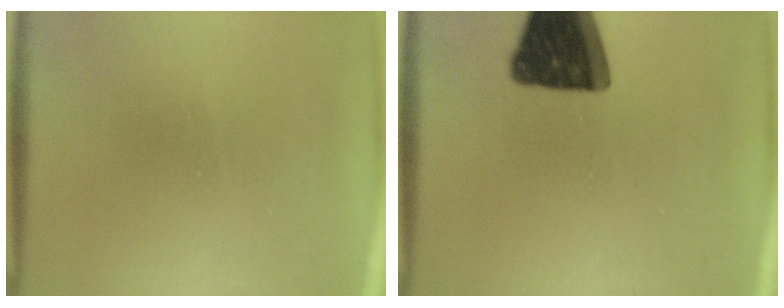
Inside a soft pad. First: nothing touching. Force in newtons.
{"total": 17.1}